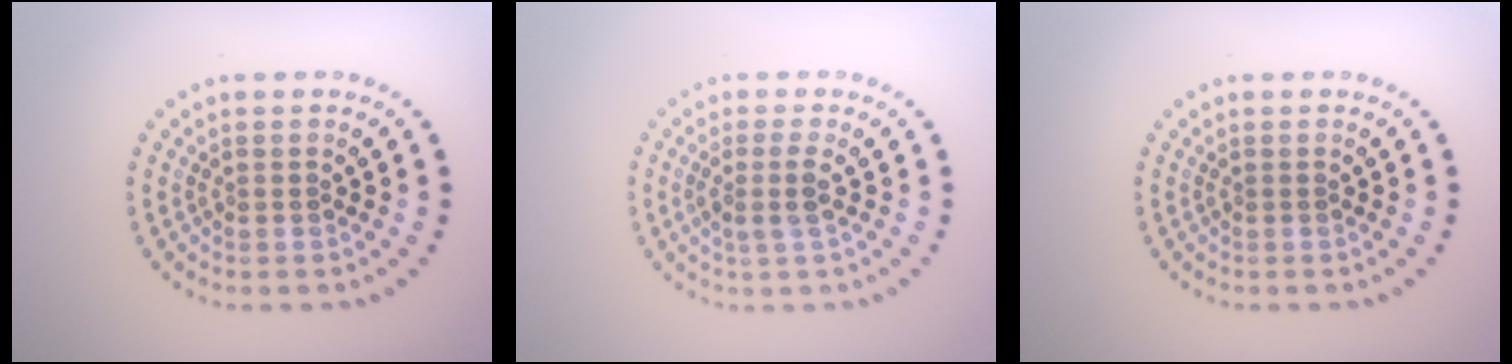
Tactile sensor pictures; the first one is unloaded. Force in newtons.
{"total": 2.0, "press": 1.6, "slide": 1.2}
{"total": 0.0}